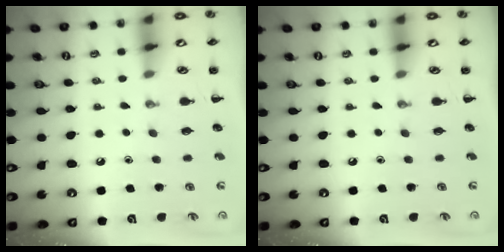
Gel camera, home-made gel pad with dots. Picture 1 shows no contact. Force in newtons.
{"total": 0.0}